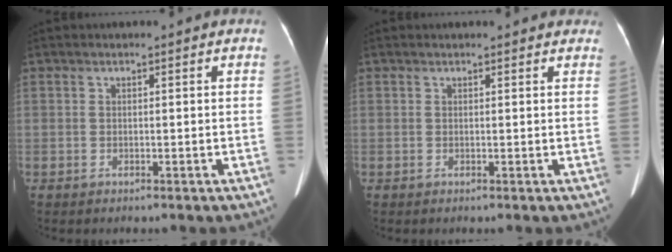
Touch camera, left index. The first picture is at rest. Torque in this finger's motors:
{"motor_torque": [0.08, -0.12, 0.09, 0.02]}